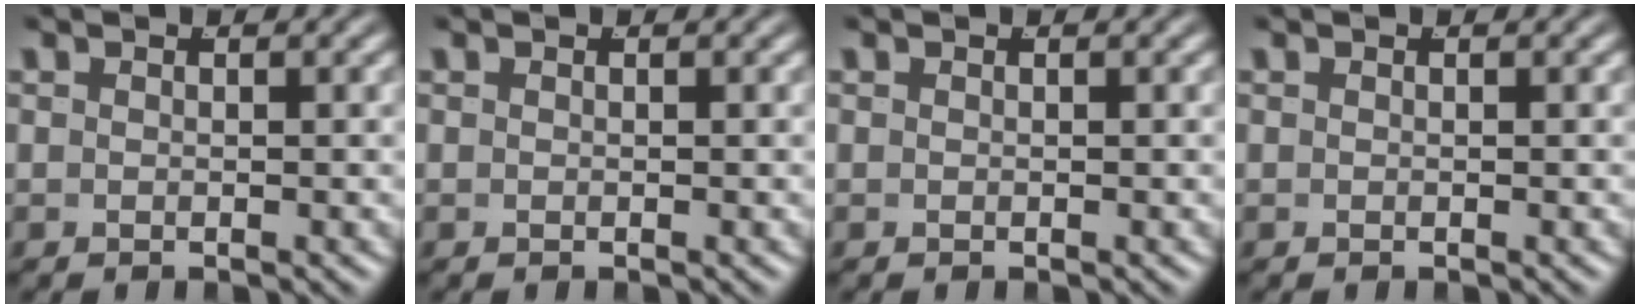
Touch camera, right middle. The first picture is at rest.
{"total": 0.0}
{"total": 0.0}
{"total": 0.0}